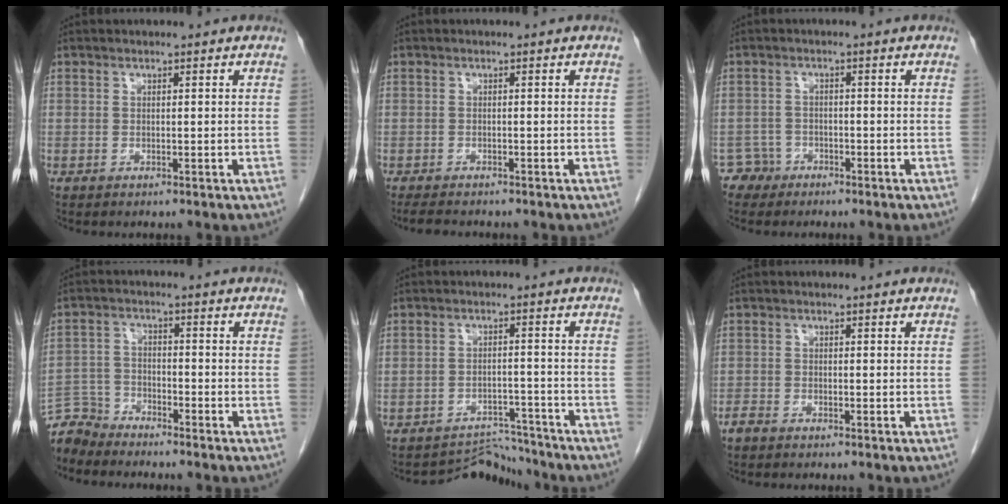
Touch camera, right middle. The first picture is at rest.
{"total": 3.7, "force": [-3.3, 0.7, 1.5], "torque": [-0.024, -0.010, -0.051]}
{"total": 2.3, "force": [-1.7, 1.4, -0.7], "torque": [0.015, 0.009, -0.031]}
{"total": 5.4, "force": [-5.3, 0.8, -0.7], "torque": [0.013, -0.001, -0.103]}
{"total": 5.0, "force": [-4.6, 0.5, -2.0], "torque": [0.041, 0.018, -0.068]}
{"total": 1.4, "force": [-1.2, 0.5, 0.6], "torque": [-0.016, -0.001, -0.021]}